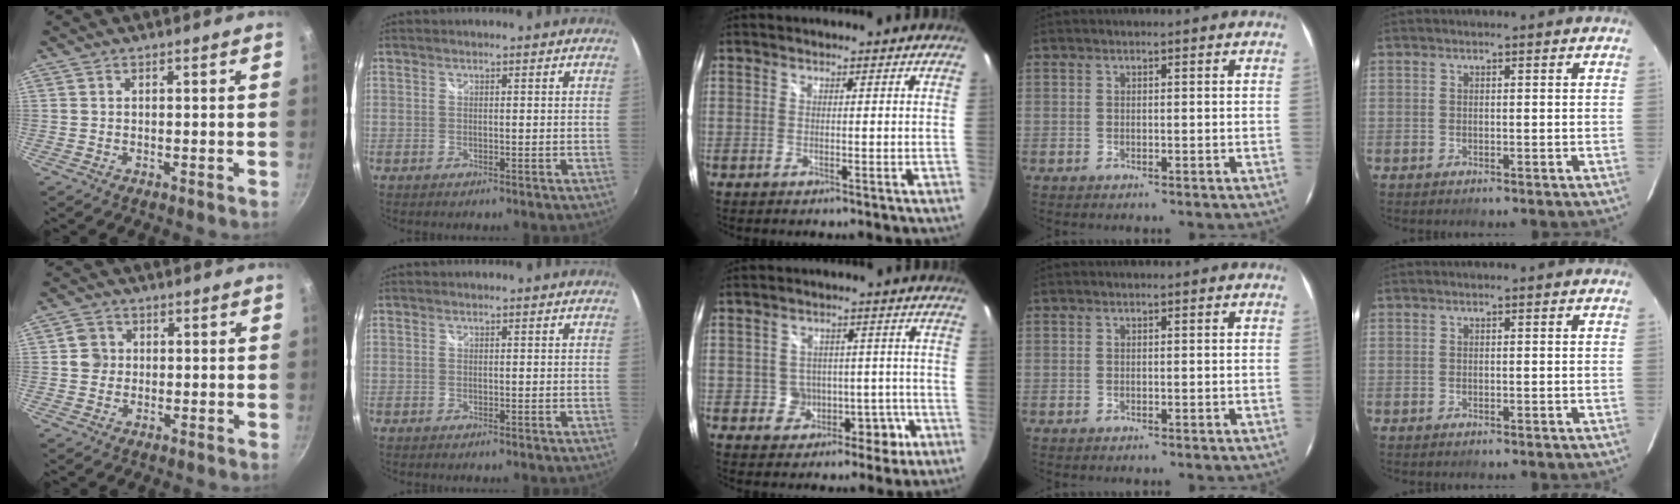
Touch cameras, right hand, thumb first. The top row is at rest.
{"thumb": {"total": 3.7, "force": [0.3, 3.5, 1.2], "torque": [0.001, 0.007, 0.000]}, "middle": {"total": 7.4, "force": [-2.8, 6.6, 1.8], "torque": [-0.036, 0.029, -0.019]}}